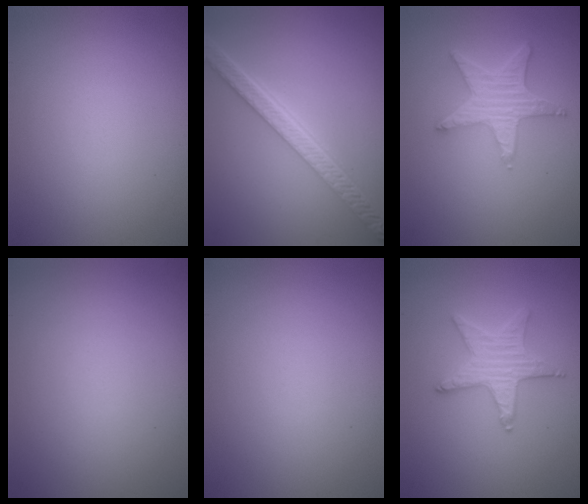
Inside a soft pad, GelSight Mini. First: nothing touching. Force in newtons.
{"total": 5.4, "press": 4.1, "slide": 3.4}
{"total": 5.1, "press": 4.0, "slide": 3.1}
{"total": 0.0}
{"total": 0.0}
{"total": 3.0, "press": 3.0, "slide": 0.4}